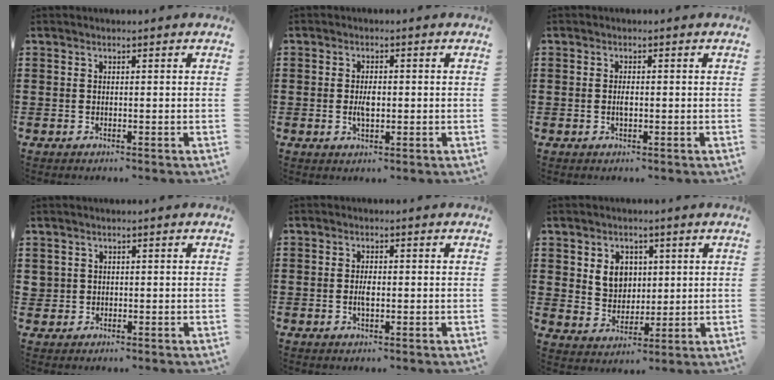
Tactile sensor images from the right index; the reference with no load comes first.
{"total": 2.9, "force": [-0.2, 1.4, 2.5], "torque": [-0.049, 0.002, -0.003]}
{"total": 1.8, "force": [-0.2, 0.6, 1.7], "torque": [-0.031, -0.001, -0.003]}
{"total": 1.1, "force": [0.2, 1.0, 0.1], "torque": [-0.007, 0.004, 0.002]}
{"total": 2.3, "force": [-0.3, 0.9, 2.1], "torque": [-0.047, -0.003, -0.007]}
{"total": 5.3, "force": [1.5, 4.4, 2.5], "torque": [-0.059, 0.011, 0.024]}